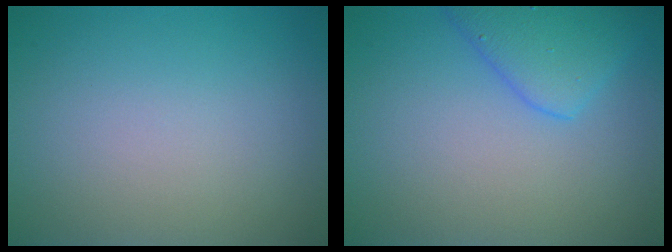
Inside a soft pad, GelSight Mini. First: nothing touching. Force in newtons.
{"total": 2.9, "press": 2.9, "slide": 0.0}